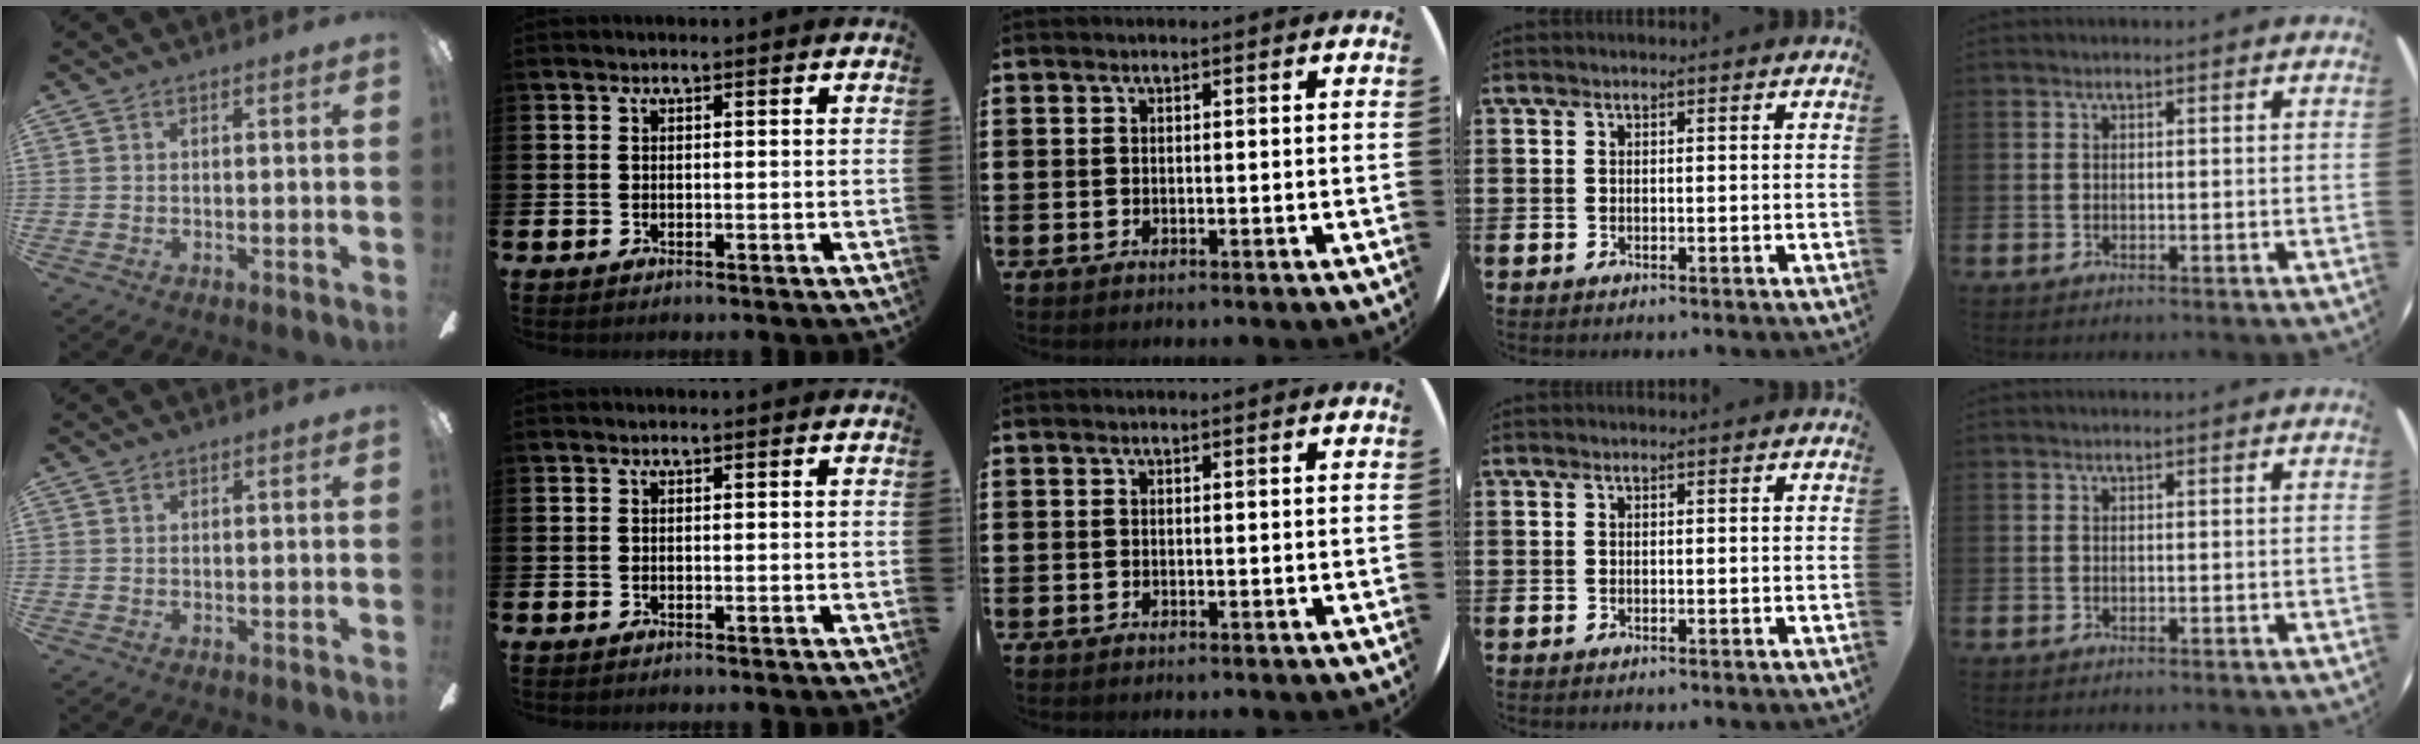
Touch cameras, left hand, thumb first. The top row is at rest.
{}